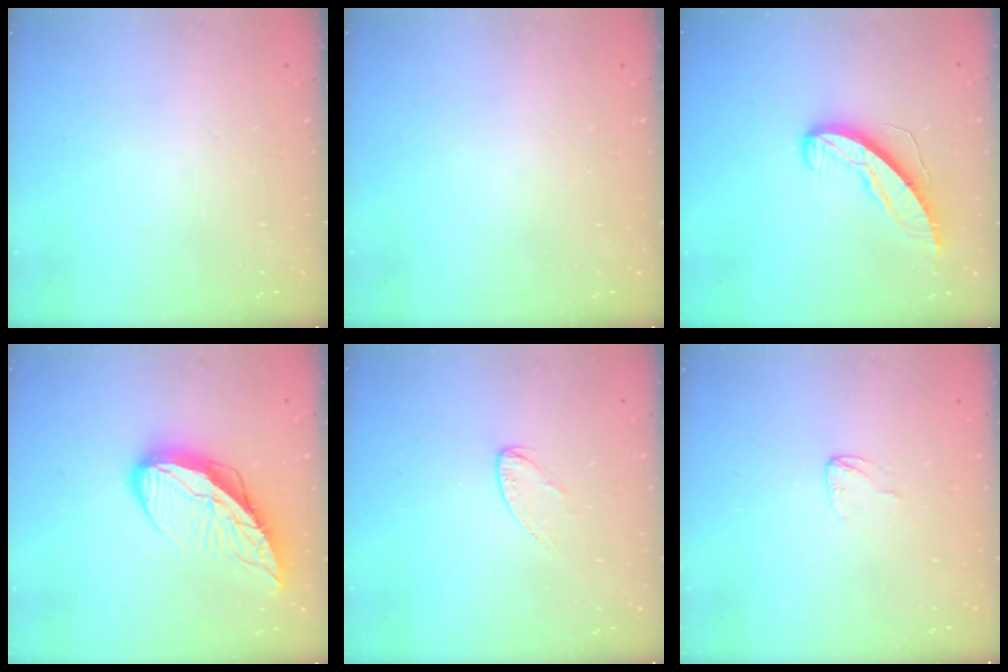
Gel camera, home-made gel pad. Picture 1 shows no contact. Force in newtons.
{"total": 0.0}
{"total": 8.7, "press": 8.7, "slide": 0.6}
{"total": 13.0, "press": 13.0, "slide": 1.2}
{"total": 4.0, "press": 3.9, "slide": 0.4}
{"total": 2.6, "press": 2.6, "slide": 0.0}